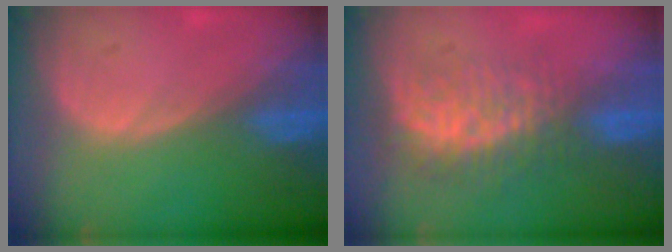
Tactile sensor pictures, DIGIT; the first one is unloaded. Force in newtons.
{"total": 8.8, "press": 7.4, "slide": 4.7}